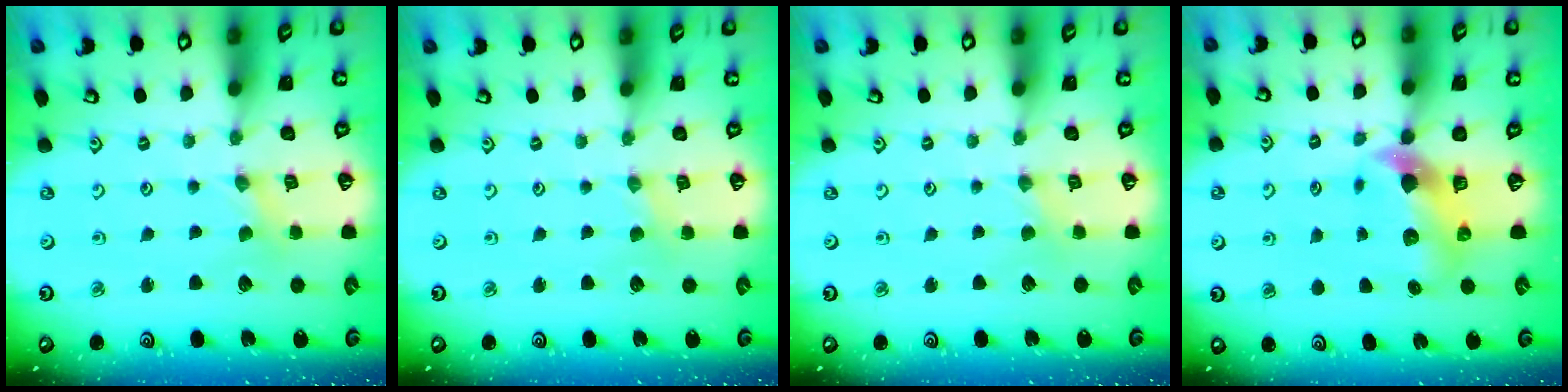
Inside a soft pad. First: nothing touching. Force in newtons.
{"total": 0.0}
{"total": 0.7, "press": 0.7, "slide": 0.1}
{"total": 7.4, "press": 7.3, "slide": 1.0}